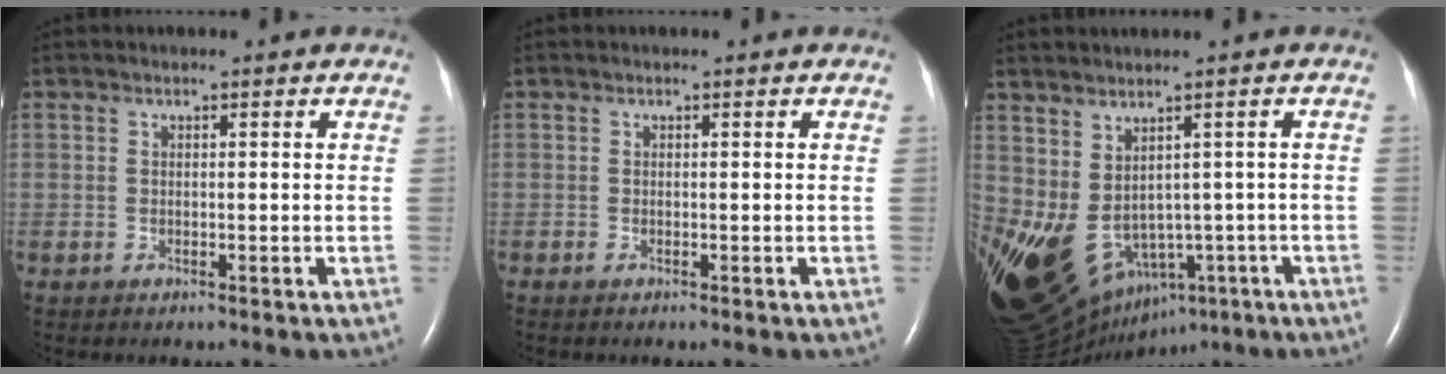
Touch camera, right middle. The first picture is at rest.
{"total": 0.0}
{"total": 22.5, "force": [-9.3, 14.1, 14.9], "torque": [-0.333, -0.039, -0.116]}